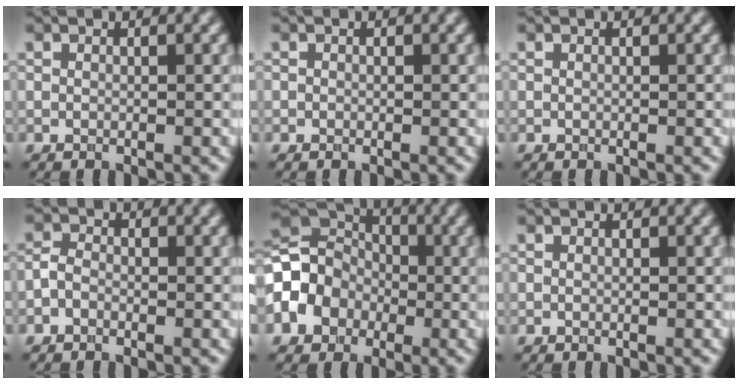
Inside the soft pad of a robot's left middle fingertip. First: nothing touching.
{"total": 0.0}
{"total": 0.0}
{"total": 1.3, "force": [-0.9, 0.8, 0.5], "torque": [-0.011, 0.006, -0.022]}
{"total": 8.7, "force": [-1.6, 7.2, 4.6], "torque": [-0.083, 0.001, -0.064]}
{"total": 0.0}